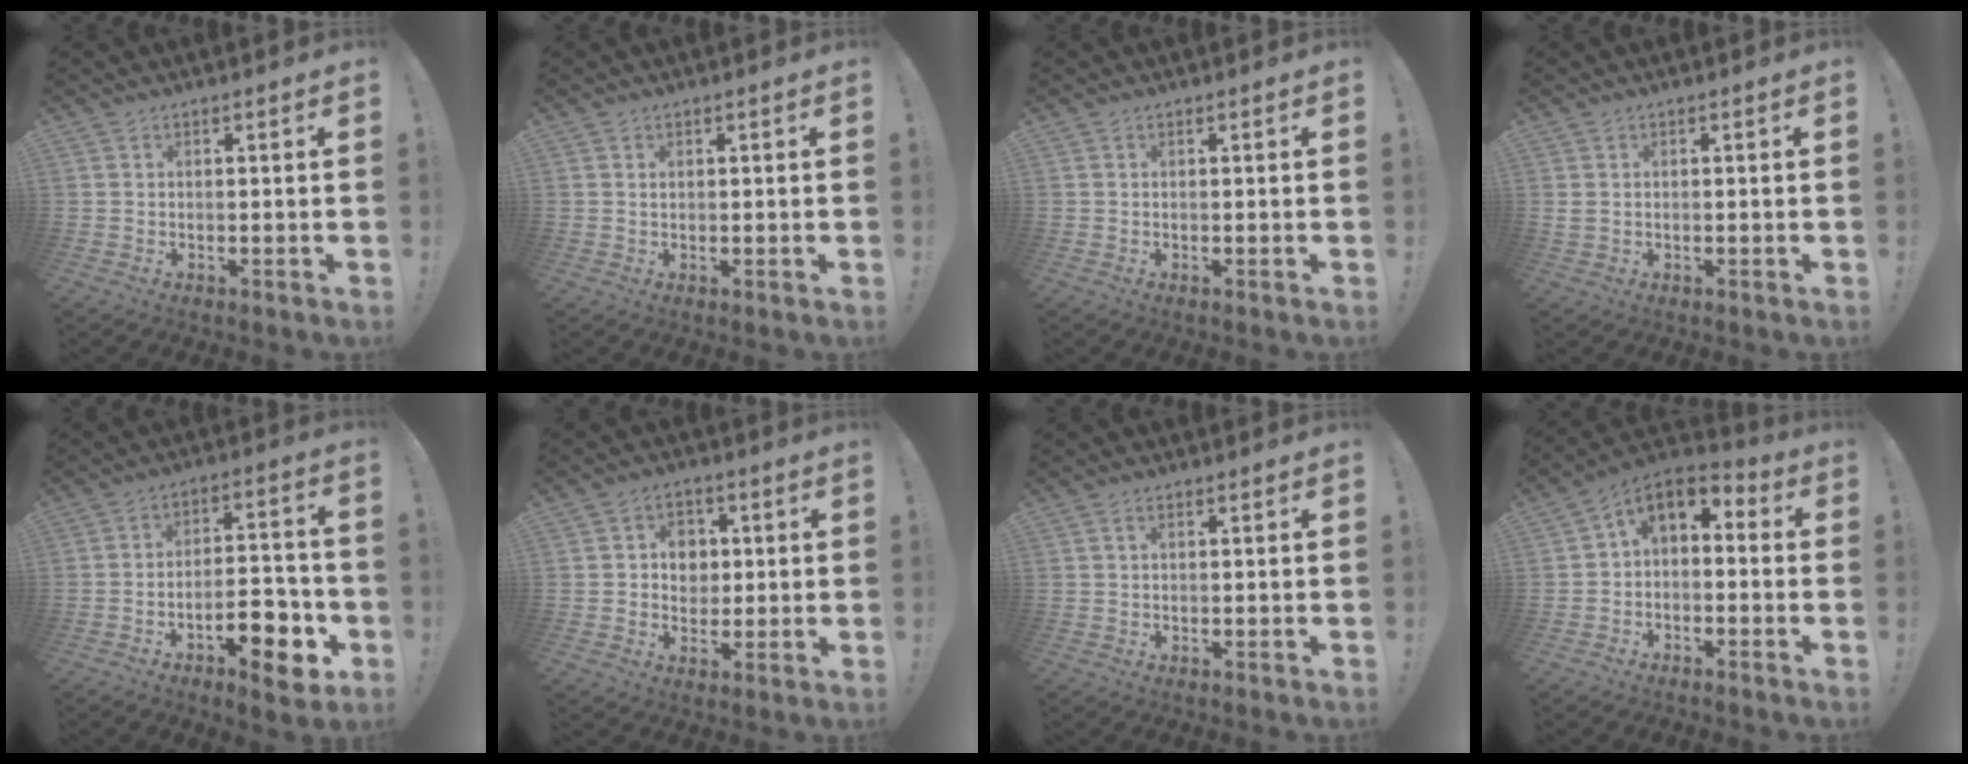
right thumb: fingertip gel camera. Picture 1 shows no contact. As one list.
[{"total": 0.7, "force": [0.4, 0.5, 0.4], "torque": [-0.004, 0.000, 0.006]}, {"total": 0.6, "force": [0.1, -0.3, 0.5], "torque": [-0.006, -0.003, 0.001]}, {"total": 1.3, "force": [0.3, 1.1, 0.8], "torque": [-0.019, 0.006, 0.007]}, {"total": 14.0, "force": [-7.2, 6.0, 10.4], "torque": [-0.123, 0.053, -0.114]}, {"total": 7.2, "force": [1.0, 6.5, 2.8], "torque": [-0.033, -0.006, 0.020]}, {"total": 1.1, "force": [0.4, 0.5, 0.9], "torque": [-0.016, 0.002, 0.005]}, {"total": 5.7, "force": [0.7, 4.2, 3.8], "torque": [-0.063, 0.003, 0.021]}]